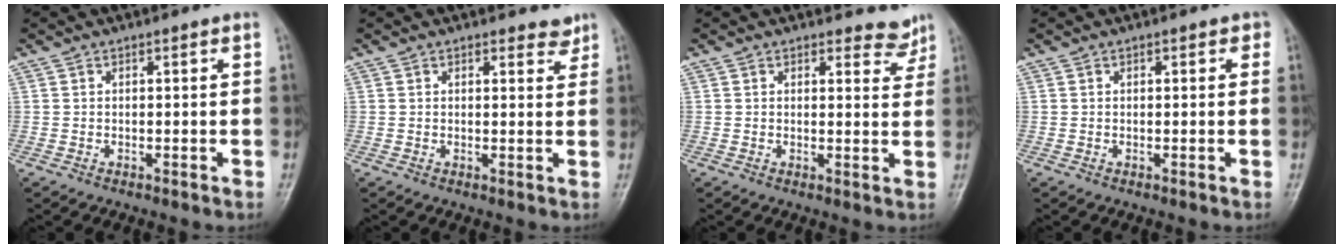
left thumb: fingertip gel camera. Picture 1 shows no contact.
{"total": 2.3, "force": [1.9, 1.0, 0.7], "torque": [0.010, -0.012, 0.019]}
{"total": 3.8, "force": [3.4, 1.7, 0.4], "torque": [0.020, -0.027, 0.031]}
{"total": 1.1, "force": [0.4, 0.7, 0.7], "torque": [0.000, 0.001, 0.002]}